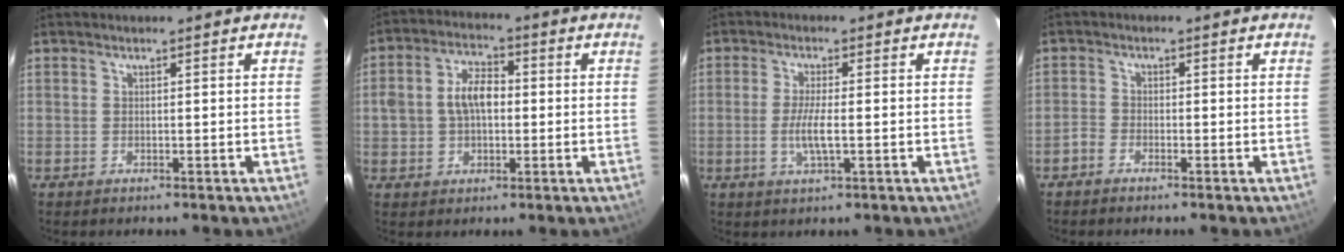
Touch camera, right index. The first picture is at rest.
{"total": 7.7, "force": [0.0, 5.1, 5.7], "torque": [-0.111, 0.021, 0.005]}
{"total": 4.6, "force": [-1.0, 0.6, 4.5], "torque": [-0.088, -0.010, -0.018]}
{"total": 2.0, "force": [-1.7, 1.1, 0.4], "torque": [-0.014, 0.004, -0.036]}